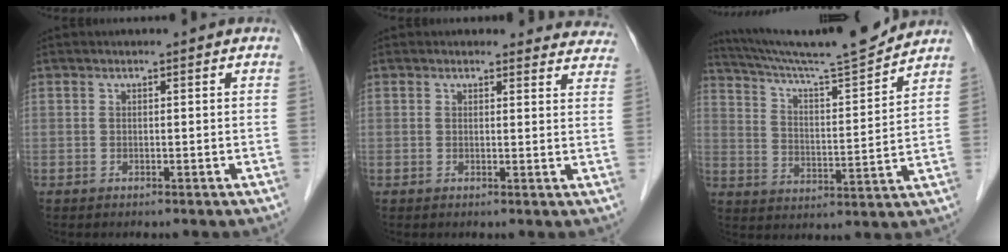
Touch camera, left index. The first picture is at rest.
{"total": 10.2, "force": [9.8, 2.9, 0.3], "torque": [0.048, -0.020, 0.065]}
{"total": 15.9, "force": [15.0, -0.6, 5.3], "torque": [-0.097, -0.013, 0.237]}